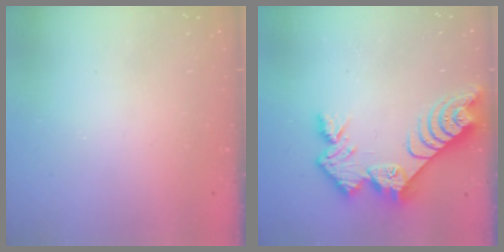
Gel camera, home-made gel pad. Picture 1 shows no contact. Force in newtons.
{"total": 11.2, "press": 11.2, "slide": 0.7}